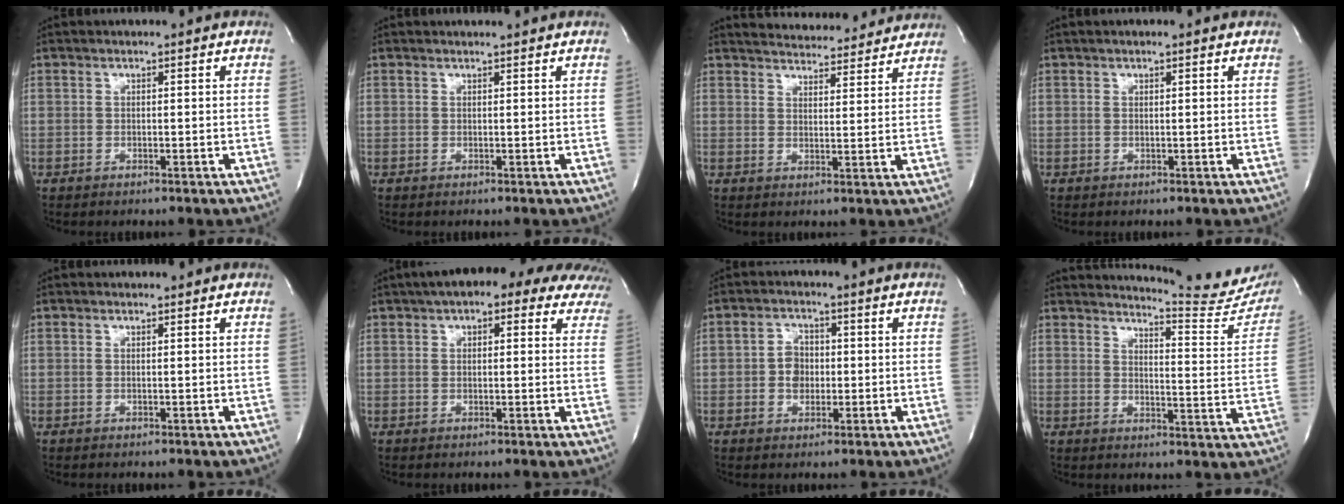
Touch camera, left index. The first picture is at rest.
{"total": 1.2, "force": [1.2, -0.3, 0.1], "torque": [-0.010, -0.001, 0.016]}
{"total": 12.5, "force": [12.1, 2.3, 2.6], "torque": [-0.030, 0.009, 0.152]}
{"total": 0.9, "force": [0.6, 0.0, 0.7], "torque": [-0.019, 0.008, 0.009]}
{"total": 0.0}
{"total": 17.2, "force": [13.2, 5.5, 9.6], "torque": [-0.120, 0.043, 0.147]}
{"total": 3.7, "force": [-0.3, 2.9, 2.3], "torque": [-0.041, 0.008, -0.006]}
{"total": 15.8, "force": [15.4, 1.0, 3.2], "torque": [-0.039, -0.098, 0.167]}